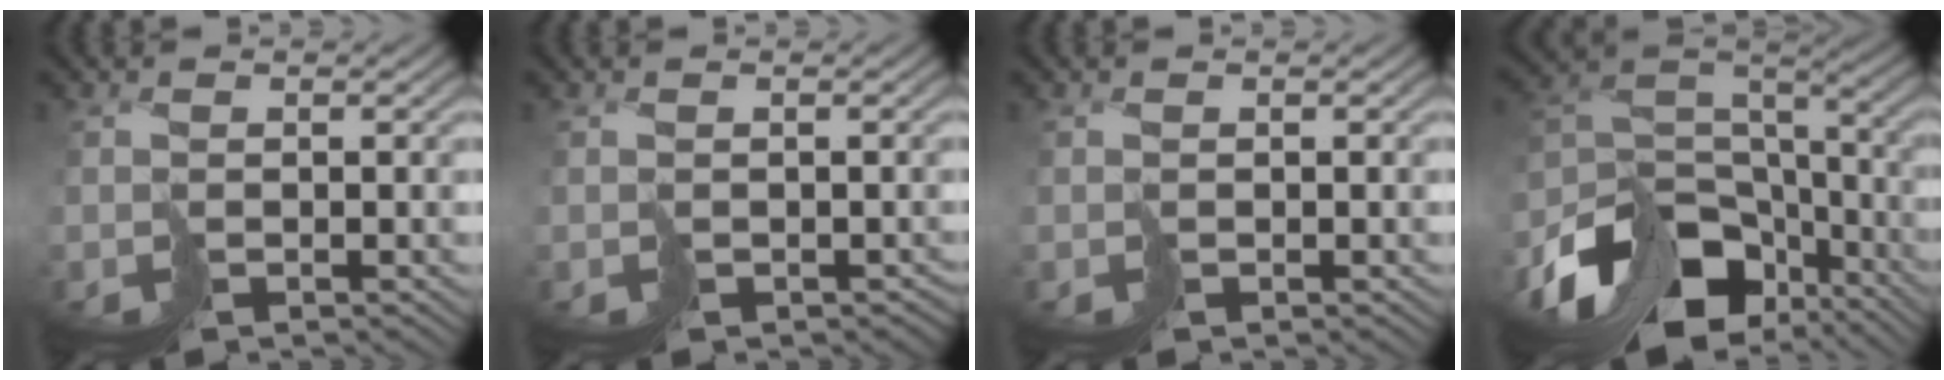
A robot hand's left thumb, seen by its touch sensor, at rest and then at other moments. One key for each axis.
{"total": 1.2, "fx": -0.5, "fy": 0.9, "fz": 0.5, "tx": 0.002, "ty": -0.005, "tz": -0.008}
{"total": 0.0}
{"total": 14.2, "fx": -8.9, "fy": 8.4, "fz": 7.3, "tx": -0.170, "ty": -0.027, "tz": -0.136}